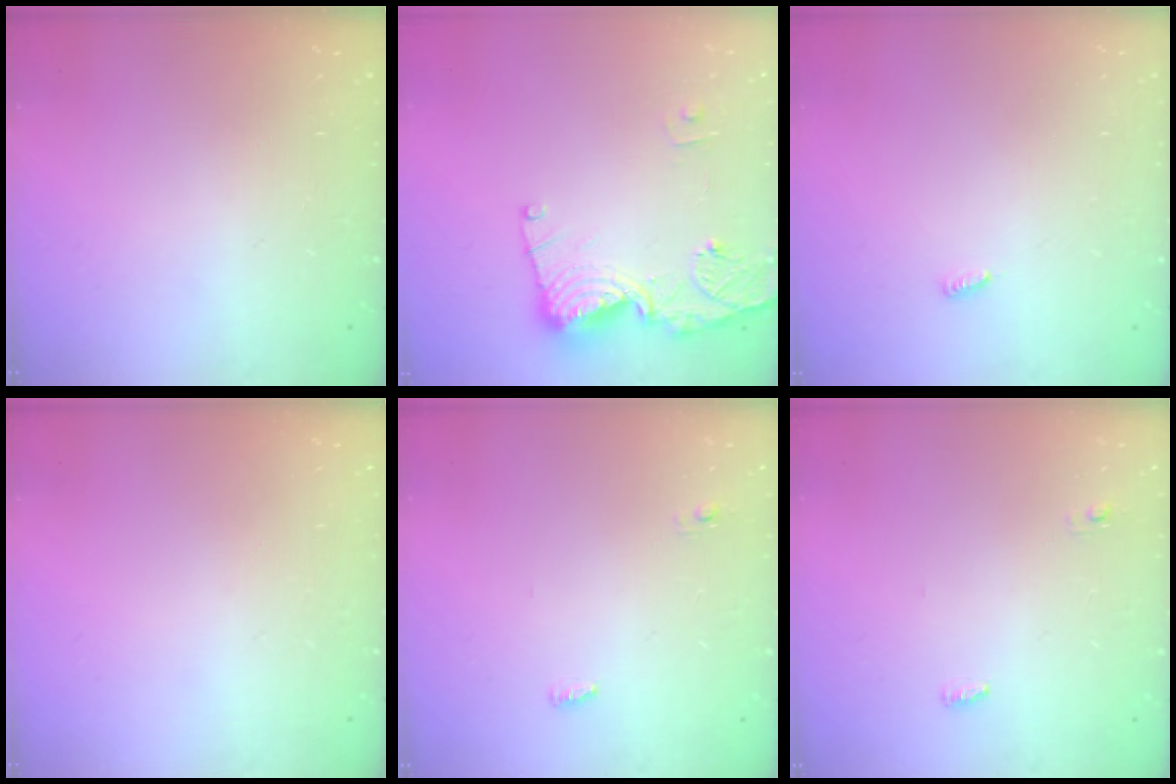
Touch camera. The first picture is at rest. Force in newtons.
{"total": 13.6, "press": 13.5, "slide": 1.8}
{"total": 3.2, "press": 3.2, "slide": 0.5}
{"total": 0.0}
{"total": 3.6, "press": 3.4, "slide": 1.0}
{"total": 3.6, "press": 3.4, "slide": 1.0}